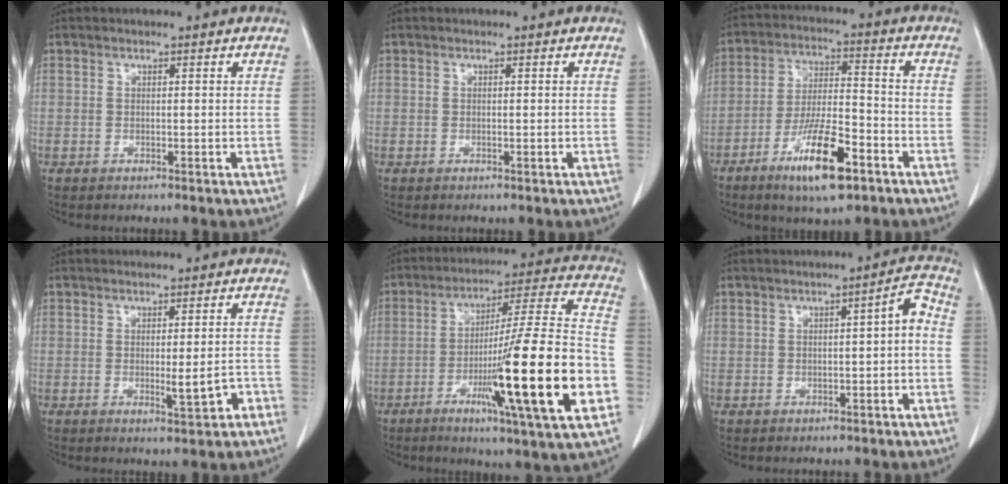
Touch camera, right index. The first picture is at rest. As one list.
[{"total": 0.0}, {"total": 12.3, "force": [-6.9, 2.4, 9.9], "torque": [-0.187, -0.015, -0.120]}, {"total": 3.8, "force": [-1.5, 0.6, 3.5], "torque": [-0.044, -0.002, -0.017]}, {"total": 23.4, "force": [-7.2, -0.1, 22.2], "torque": [-0.324, -0.015, -0.117]}, {"total": 3.2, "force": [-0.6, 0.6, 3.1], "torque": [-0.041, 0.016, -0.008]}]